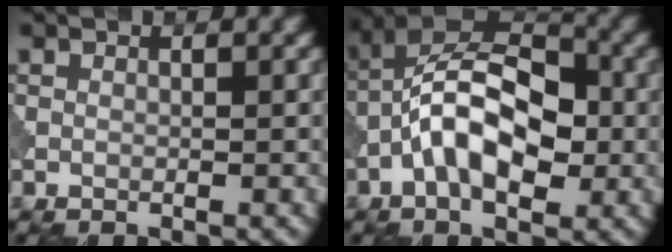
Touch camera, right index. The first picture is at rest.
{"total": 9.3, "force": [-2.2, 4.8, 7.6], "torque": [-0.129, 0.024, -0.049]}